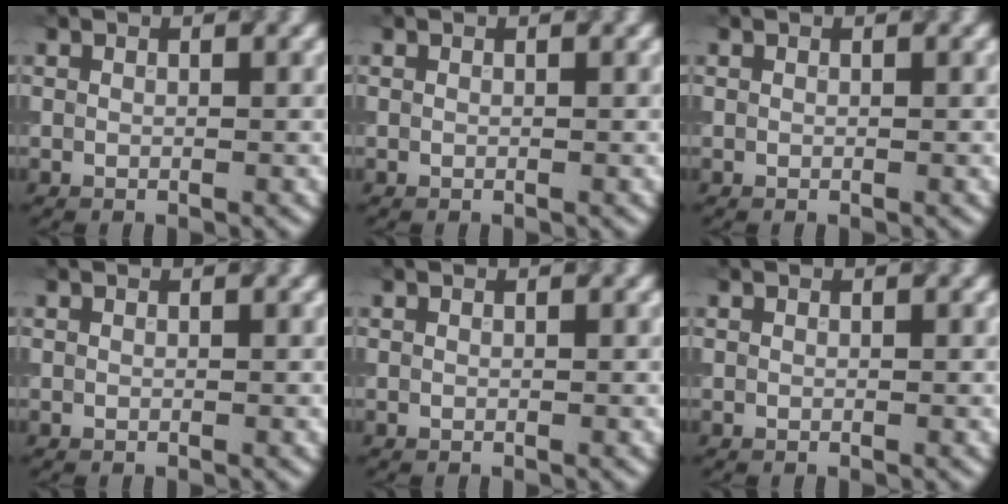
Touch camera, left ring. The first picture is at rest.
{"total": 0.0}
{"total": 0.0}
{"total": 0.0}
{"total": 0.0}
{"total": 0.0}